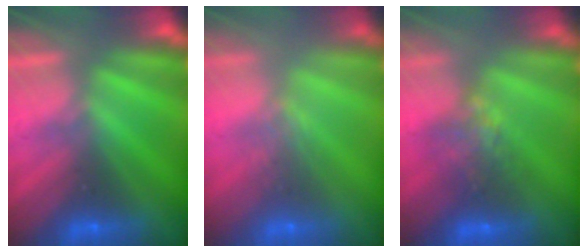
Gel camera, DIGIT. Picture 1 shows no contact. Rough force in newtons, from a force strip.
{"total": 2.4}
{"total": 7.8}